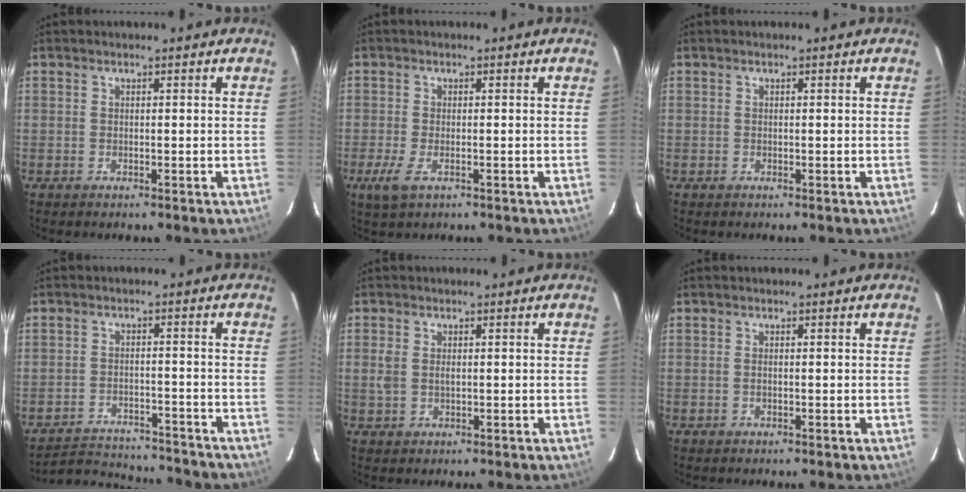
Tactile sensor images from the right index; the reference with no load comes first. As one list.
[{"total": 4.1, "force": [-2.0, 1.7, 3.1], "torque": [-0.071, -0.012, -0.036]}, {"total": 0.0}, {"total": 14.0, "force": [-13.1, 3.4, 3.3], "torque": [-0.082, 0.014, -0.178]}, {"total": 3.1, "force": [0.1, 2.0, 2.3], "torque": [-0.047, -0.001, 0.003]}, {"total": 0.6, "force": [-0.1, 0.4, 0.4], "torque": [-0.010, -0.002, -0.003]}]